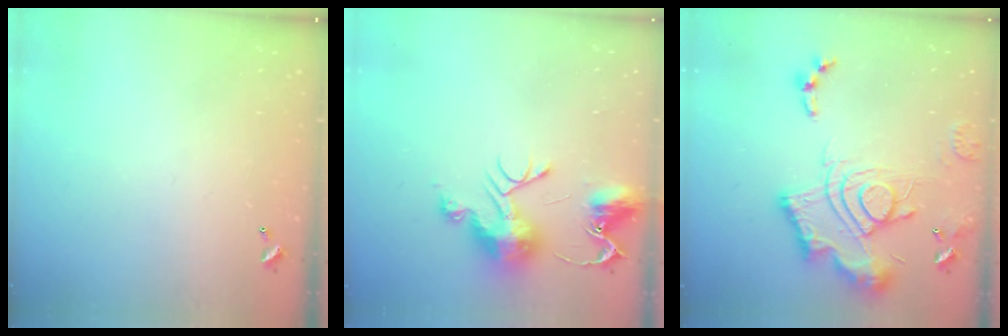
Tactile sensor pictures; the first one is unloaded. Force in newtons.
{"total": 11.3, "press": 11.3, "slide": 1.1}
{"total": 19.5, "press": 19.4, "slide": 2.0}